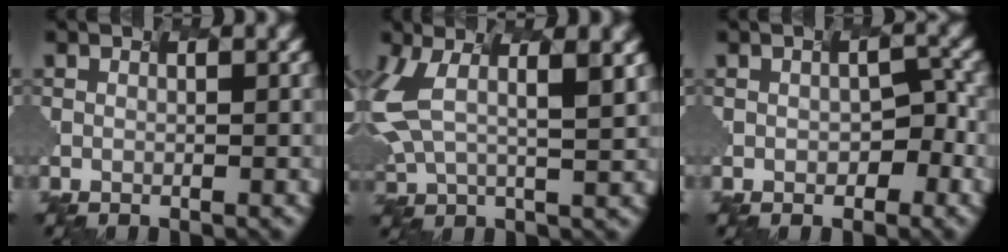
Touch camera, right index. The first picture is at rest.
{"total": 6.3, "force": [1.9, 2.7, 5.4], "torque": [-0.141, 0.003, 0.052]}
{"total": 2.2, "force": [-1.2, 1.2, 1.5], "torque": [-0.027, -0.003, -0.007]}